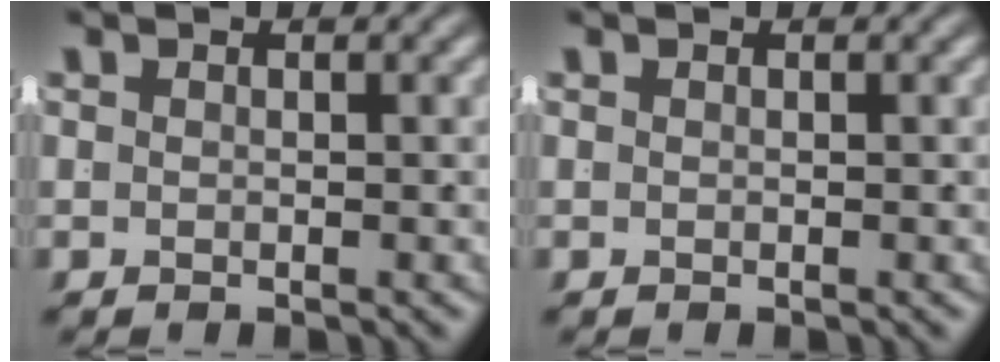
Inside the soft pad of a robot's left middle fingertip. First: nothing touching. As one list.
[{"total": 0.0}]